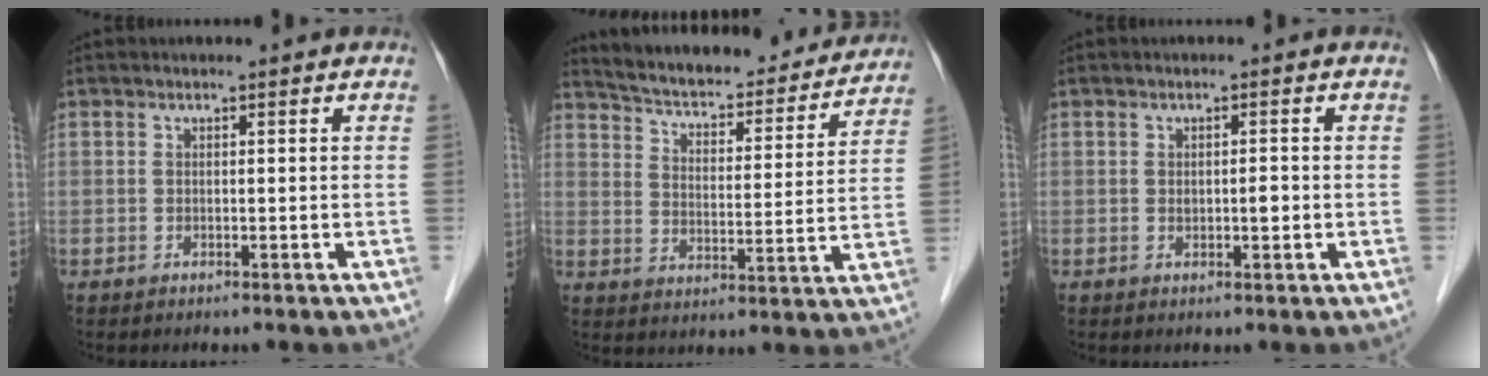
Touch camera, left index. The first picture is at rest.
{"total": 21.8, "force": [20.2, 4.9, 6.7], "torque": [-0.100, -0.010, 0.268]}
{"total": 1.6, "force": [-0.1, 0.7, 1.5], "torque": [-0.024, 0.000, 0.000]}